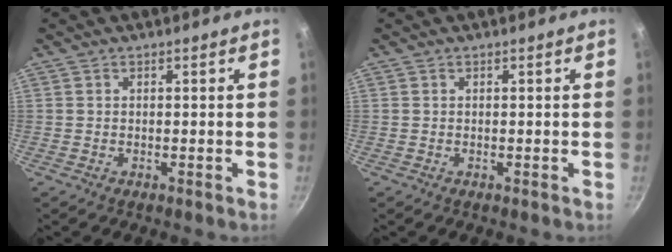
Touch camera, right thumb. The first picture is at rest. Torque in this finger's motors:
{"motor_torque": [0.00, 0.00, 0.00, 0.00, 0.00]}